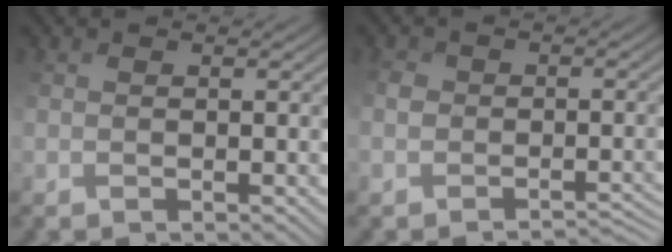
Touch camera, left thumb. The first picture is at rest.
{"total": 4.7, "force": [-3.4, 3.1, 1.2], "torque": [-0.007, 0.000, -0.033]}